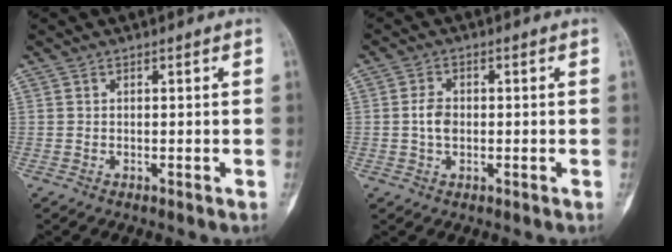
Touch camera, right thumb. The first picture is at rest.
{"total": 3.7, "force": [-0.1, 2.5, 2.7], "torque": [-0.048, 0.005, -0.005]}